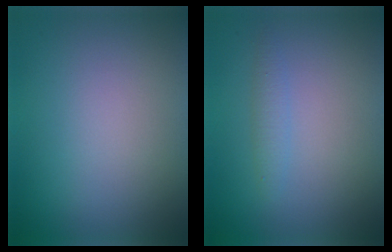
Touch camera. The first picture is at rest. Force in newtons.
{"total": 1.1, "press": 1.1, "slide": 0.0}